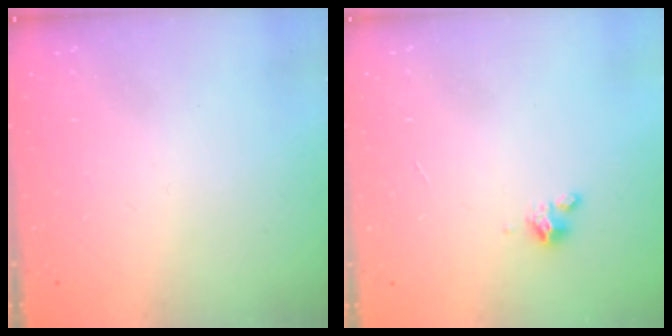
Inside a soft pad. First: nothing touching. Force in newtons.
{"total": 2.5, "press": 2.5, "slide": 0.3}